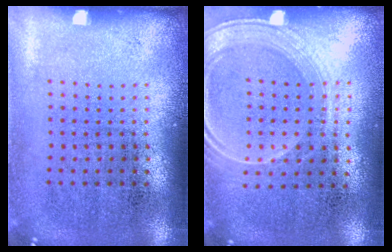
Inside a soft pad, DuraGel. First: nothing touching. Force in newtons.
{"total": 1.6, "press": 1.4, "slide": 0.8}